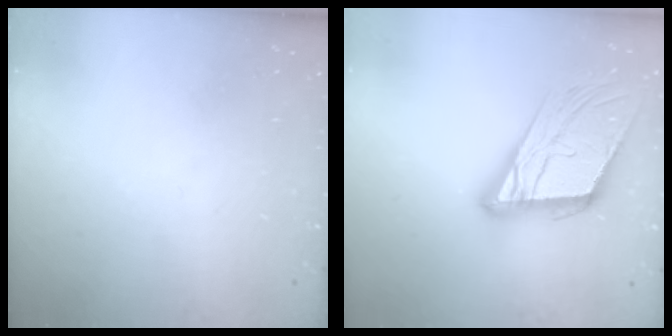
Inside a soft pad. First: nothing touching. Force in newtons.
{"total": 18.4, "press": 18.1, "slide": 2.9}